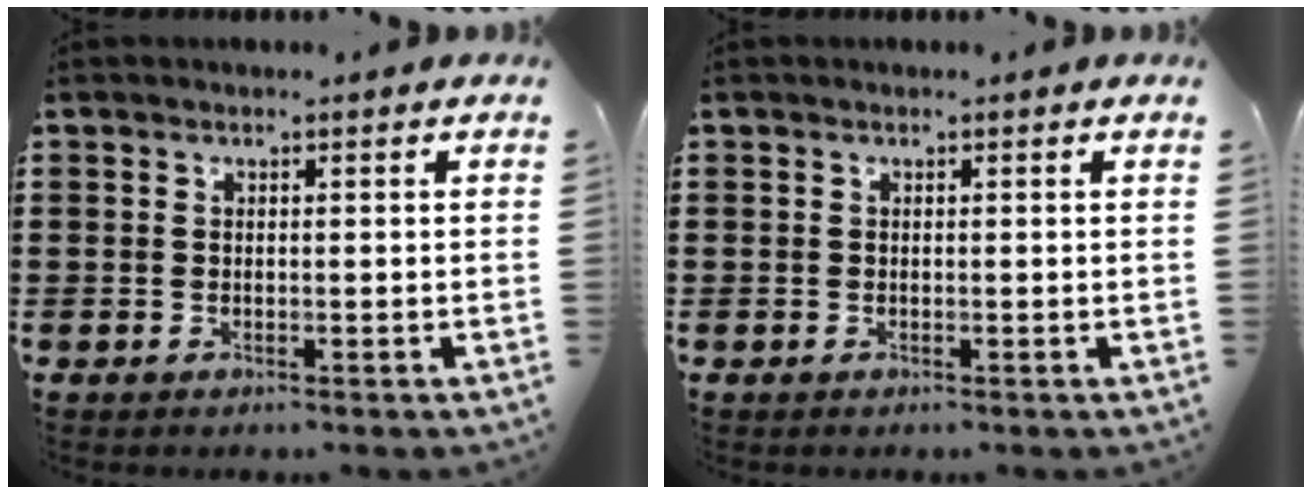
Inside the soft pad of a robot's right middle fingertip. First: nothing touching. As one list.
[{"total": 0.0}]